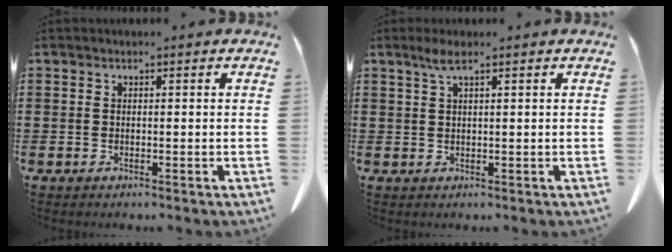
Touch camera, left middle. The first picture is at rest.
{"total": 2.4, "force": [1.3, 0.2, 2.0], "torque": [-0.043, 0.001, 0.024]}